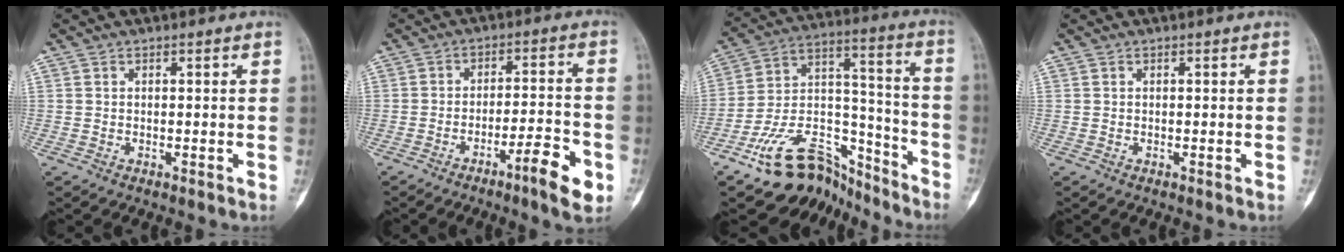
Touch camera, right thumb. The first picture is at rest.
{"total": 8.8, "force": [-4.5, 1.5, 7.4], "torque": [-0.110, 0.028, -0.068]}
{"total": 18.6, "force": [-14.8, 9.2, 6.4], "torque": [-0.069, 0.137, -0.251]}
{"total": 0.0}